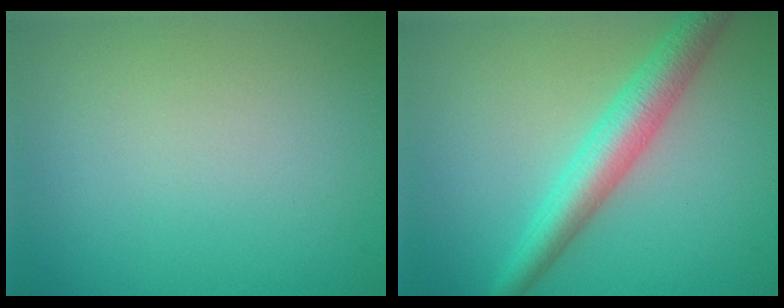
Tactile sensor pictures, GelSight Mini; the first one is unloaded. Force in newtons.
{"total": 4.9, "press": 4.9, "slide": 0.1}